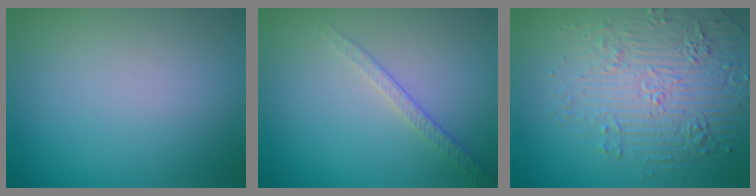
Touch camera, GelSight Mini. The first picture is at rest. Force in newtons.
{"total": 1.6, "press": 1.0, "slide": 1.3}
{"total": 7.3, "press": 5.4, "slide": 4.8}